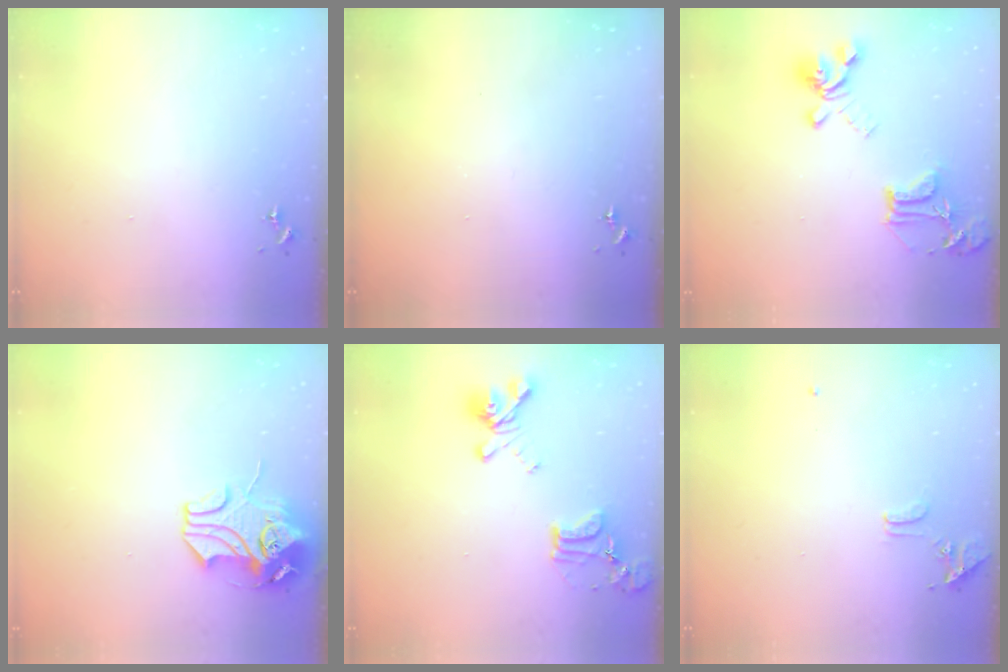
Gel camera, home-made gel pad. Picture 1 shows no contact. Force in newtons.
{"total": 0.0}
{"total": 17.0, "press": 17.0, "slide": 1.4}
{"total": 10.3, "press": 10.2, "slide": 1.7}
{"total": 16.9, "press": 16.8, "slide": 1.2}
{"total": 8.0, "press": 7.9, "slide": 0.7}